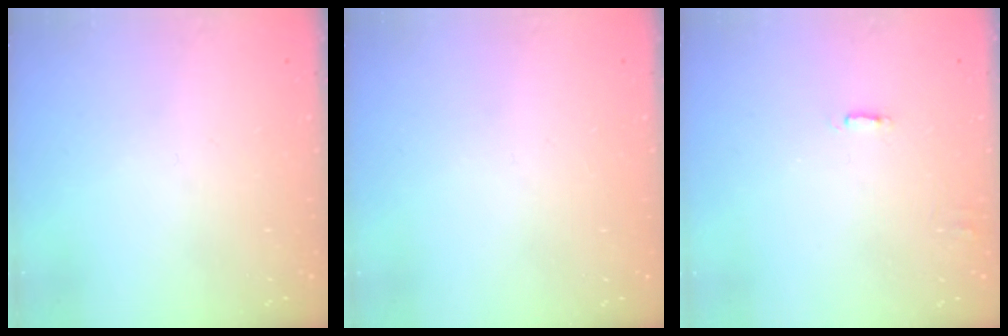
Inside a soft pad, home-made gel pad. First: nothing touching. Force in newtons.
{"total": 0.0}
{"total": 2.0, "press": 2.0, "slide": 0.1}